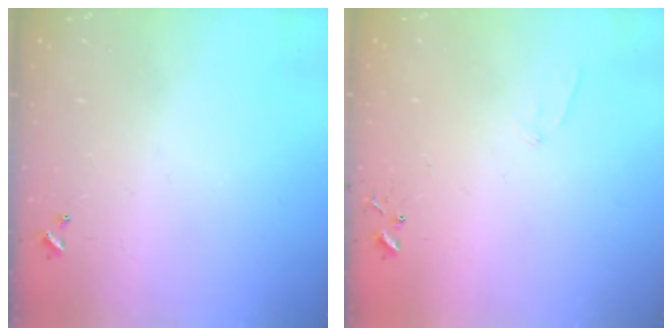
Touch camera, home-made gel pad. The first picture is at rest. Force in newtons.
{"total": 6.0, "press": 5.9, "slide": 0.8}